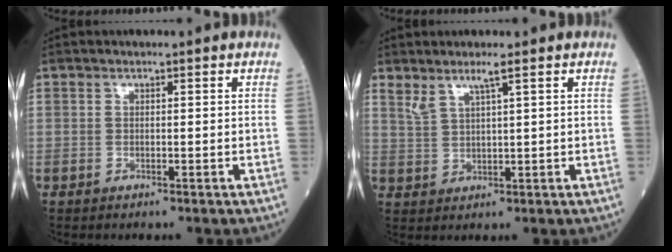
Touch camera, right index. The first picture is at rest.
{"total": 3.5, "force": [2.5, 0.0, 2.5], "torque": [-0.059, 0.001, 0.055]}